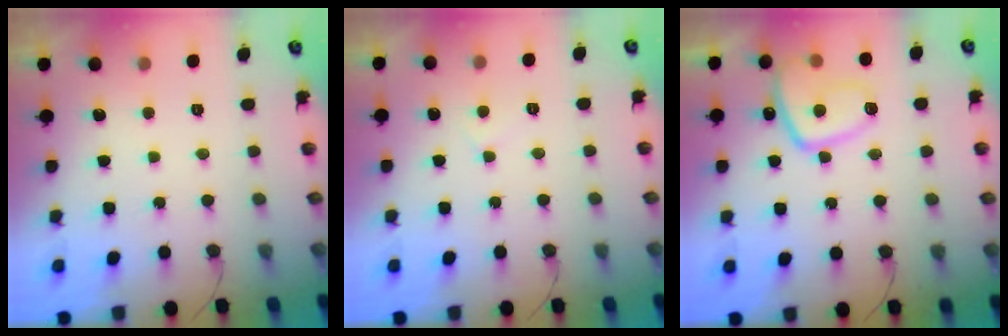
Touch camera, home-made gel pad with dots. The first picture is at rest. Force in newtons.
{"total": 2.7, "press": 2.7, "slide": 0.3}
{"total": 11.5, "press": 11.4, "slide": 1.3}